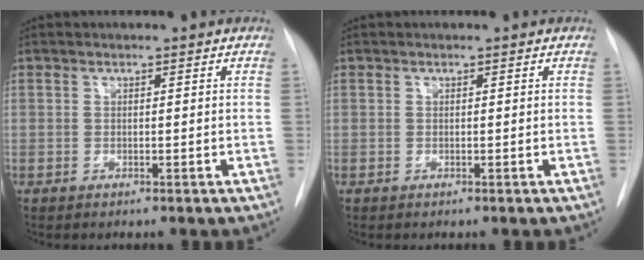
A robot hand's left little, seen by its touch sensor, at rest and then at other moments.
{"total": 0.0}